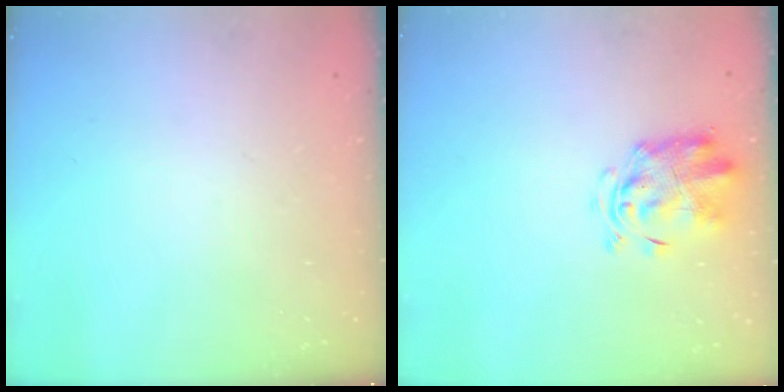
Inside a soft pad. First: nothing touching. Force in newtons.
{"total": 3.0, "press": 2.9, "slide": 0.6}